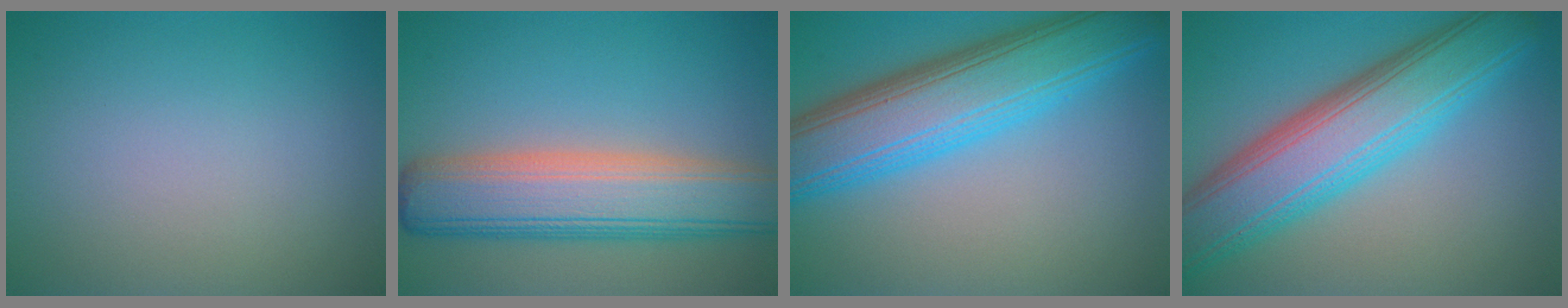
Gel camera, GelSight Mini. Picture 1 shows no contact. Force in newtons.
{"total": 9.1, "press": 9.1, "slide": 0.6}
{"total": 10.0, "press": 10.0, "slide": 0.3}
{"total": 10.2, "press": 10.2, "slide": 0.4}